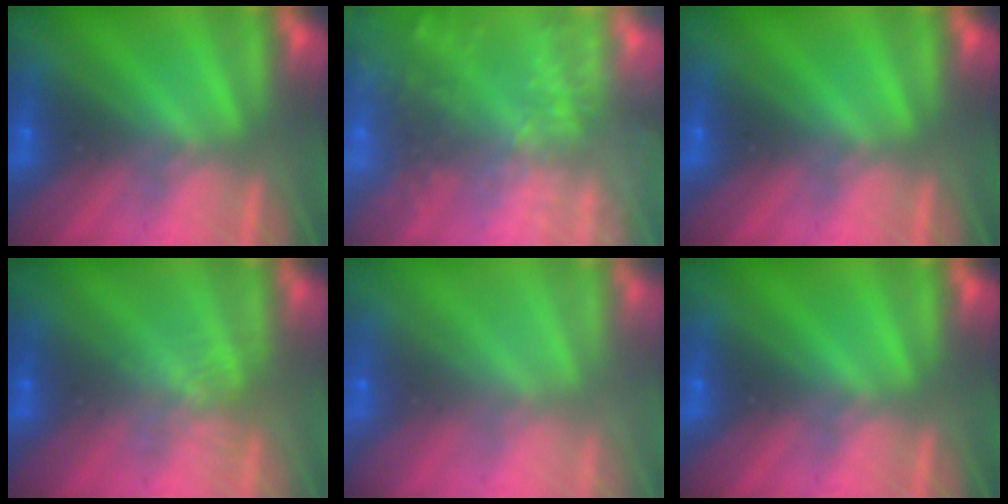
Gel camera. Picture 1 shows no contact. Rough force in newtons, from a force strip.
{"total": 6.5}
{"total": 0.0}
{"total": 1.6}
{"total": 8.2}
{"total": 0.0}